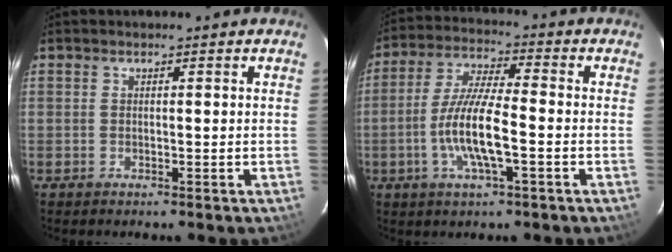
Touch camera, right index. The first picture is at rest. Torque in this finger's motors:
{"motor_torque": [1.53, -0.61, 0.94, 0.18]}